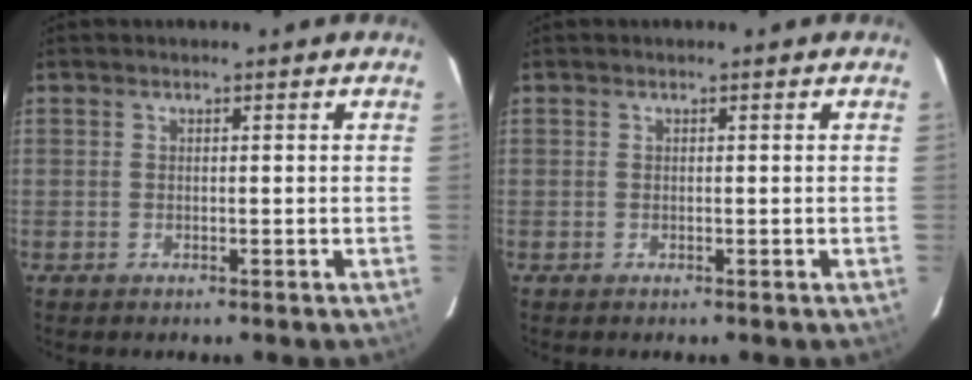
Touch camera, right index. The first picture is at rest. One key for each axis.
{"total": 0.0}